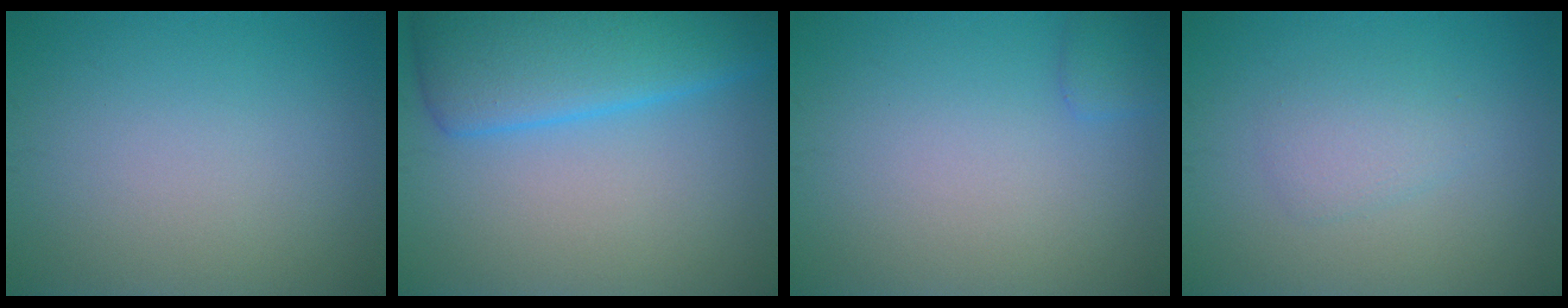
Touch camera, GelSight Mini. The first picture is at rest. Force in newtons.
{"total": 8.3, "press": 8.3, "slide": 0.3}
{"total": 1.3, "press": 1.3, "slide": 0.1}
{"total": 1.8, "press": 1.8, "slide": 0.0}